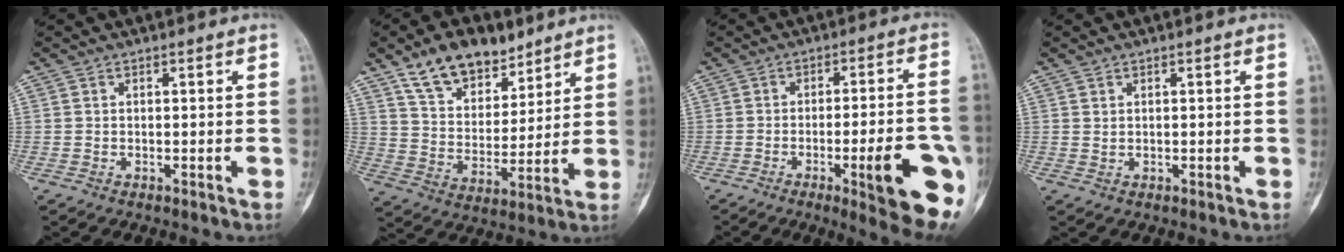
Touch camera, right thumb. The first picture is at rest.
{"total": 14.4, "force": [10.0, 7.9, 6.7], "torque": [-0.075, -0.048, 0.177]}
{"total": 16.3, "force": [-5.6, 3.0, 15.0], "torque": [-0.161, 0.011, -0.064]}
{"total": 0.6, "force": [0.4, 0.3, 0.3], "torque": [-0.001, -0.003, 0.008]}